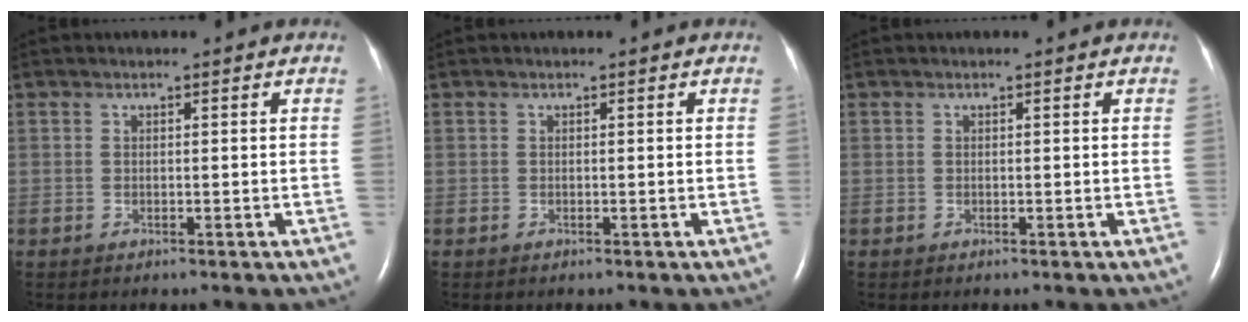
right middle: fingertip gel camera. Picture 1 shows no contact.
{"total": 0.0}
{"total": 0.0}